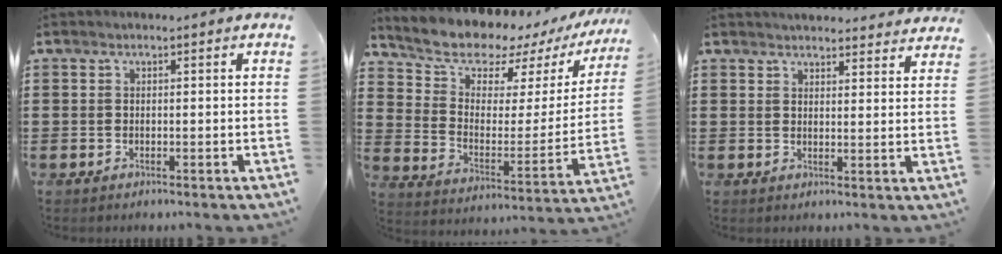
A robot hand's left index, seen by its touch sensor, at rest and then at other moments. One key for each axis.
{"total": 8.7, "fx": 8.0, "fy": 2.6, "fz": 2.0, "tx": -0.064, "ty": -0.065, "tz": 0.135}
{"total": 3.3, "fx": 3.3, "fy": 0.2, "fz": 0.2, "tx": -0.006, "ty": -0.016, "tz": 0.058}